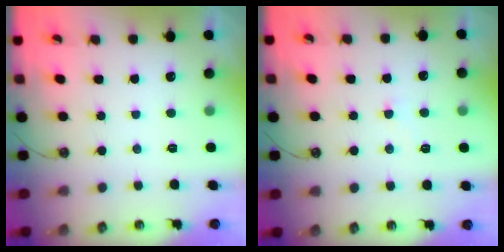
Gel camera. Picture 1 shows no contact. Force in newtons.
{"total": 2.7, "press": 2.7, "slide": 0.5}